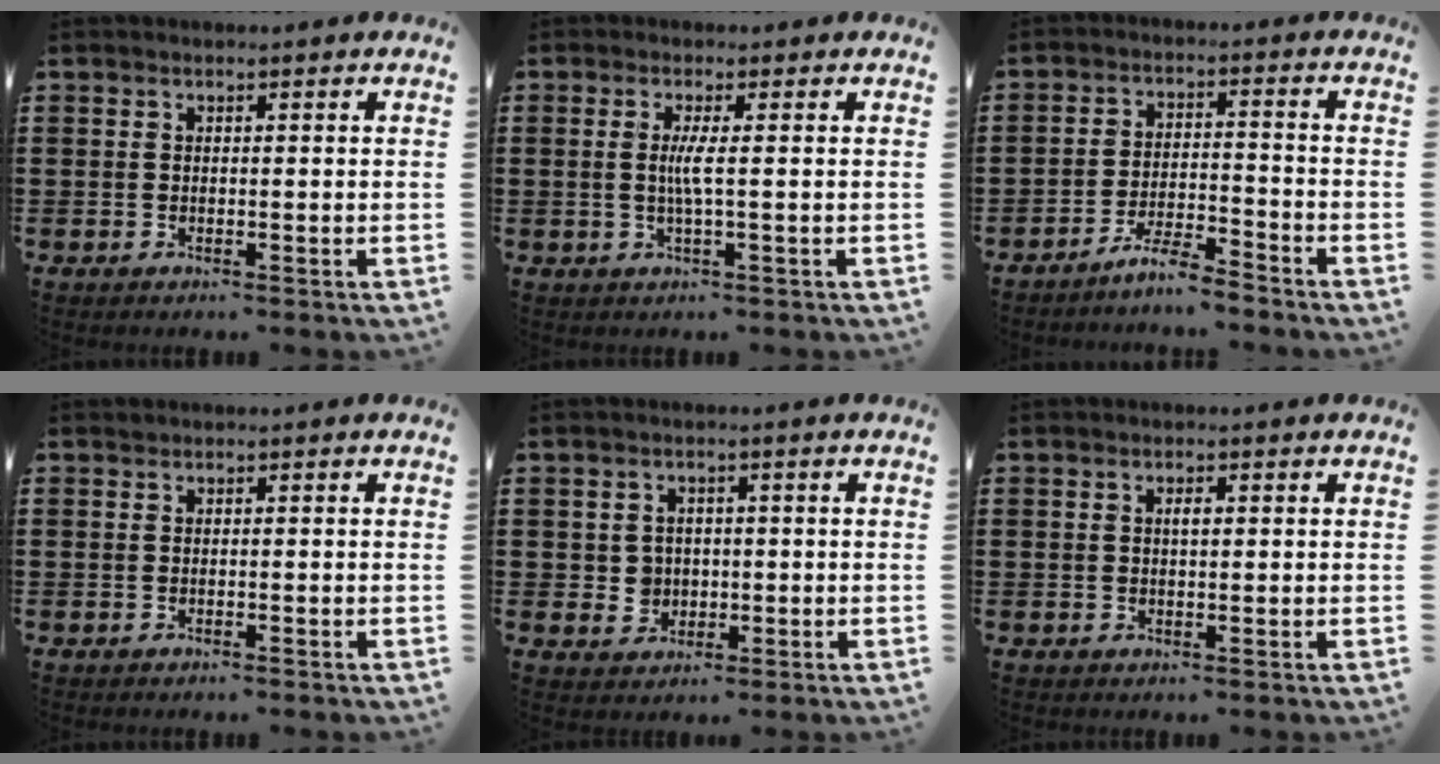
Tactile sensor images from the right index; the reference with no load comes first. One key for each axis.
{"total": 3.0, "fx": 0.0, "fy": -0.3, "fz": 3.0, "tx": -0.063, "ty": -0.011, "tz": -0.005}
{"total": 4.9, "fx": -4.5, "fy": -0.1, "fz": 1.7, "tx": -0.038, "ty": -0.001, "tz": -0.089}
{"total": 0.0}
{"total": 3.0, "fx": -0.2, "fy": 2.9, "fz": 0.9, "tx": -0.029, "ty": 0.007, "tz": -0.006}
{"total": 1.1, "fx": 0.2, "fy": 0.3, "fz": 1.1, "tx": -0.022, "ty": 0.001, "tz": 0.002}